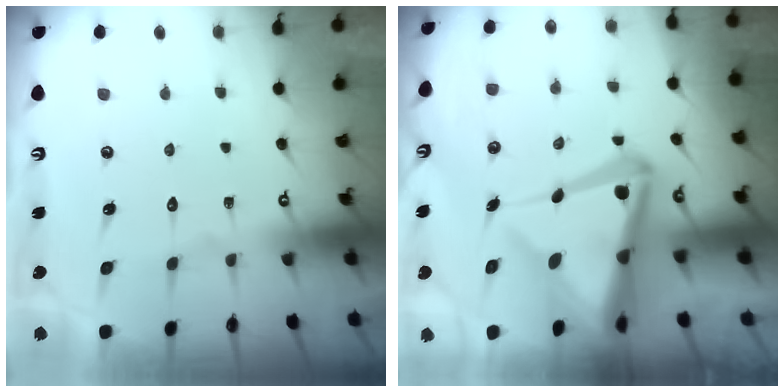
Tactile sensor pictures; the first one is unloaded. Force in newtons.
{"total": 13.7, "press": 13.6, "slide": 2.1}